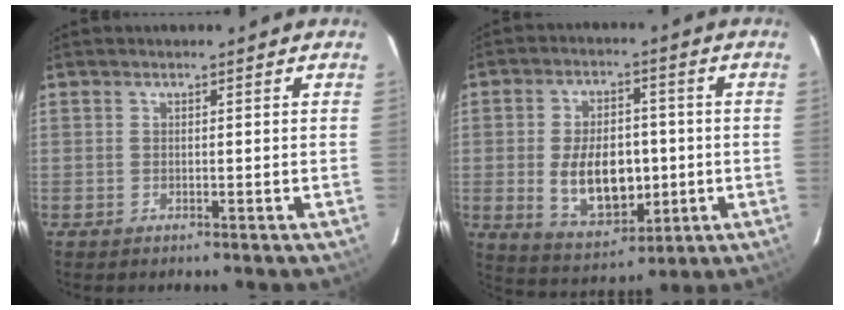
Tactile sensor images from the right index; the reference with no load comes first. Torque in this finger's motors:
{"motor_torque": [0.59, 0.01, 0.72, 0.17]}